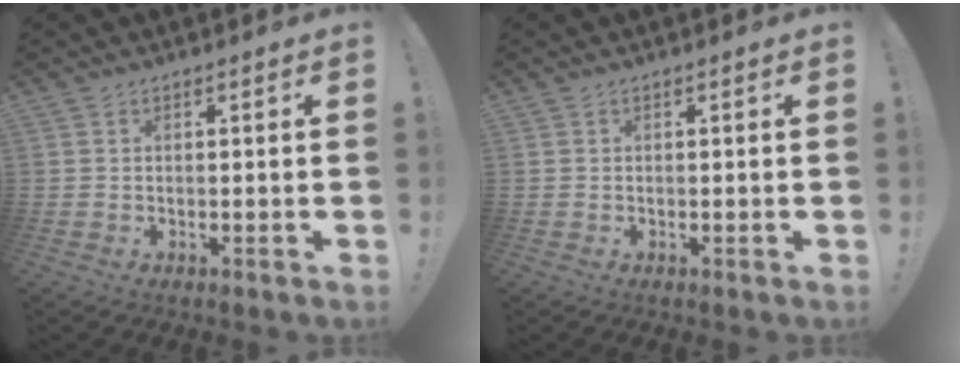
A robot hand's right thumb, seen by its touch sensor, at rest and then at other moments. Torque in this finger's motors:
{"motor_torque": [0.06, -0.10, 0.15, -0.03, 0.00]}